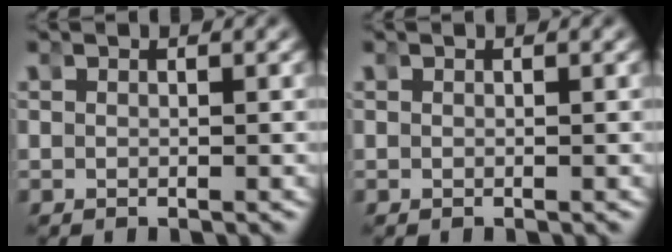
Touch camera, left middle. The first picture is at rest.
{"total": 0.0}